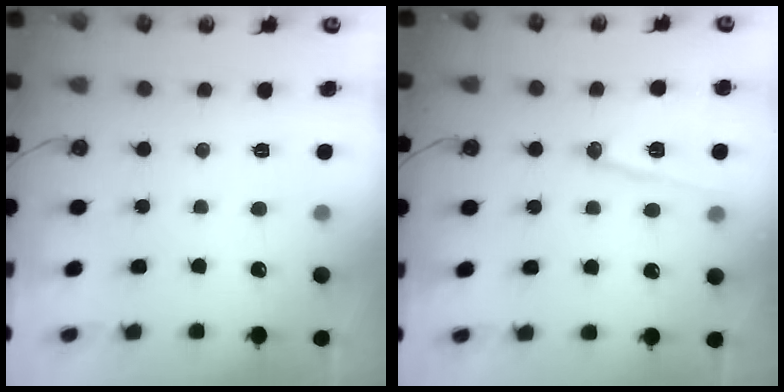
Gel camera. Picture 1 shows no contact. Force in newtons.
{"total": 12.6, "press": 12.6, "slide": 0.7}